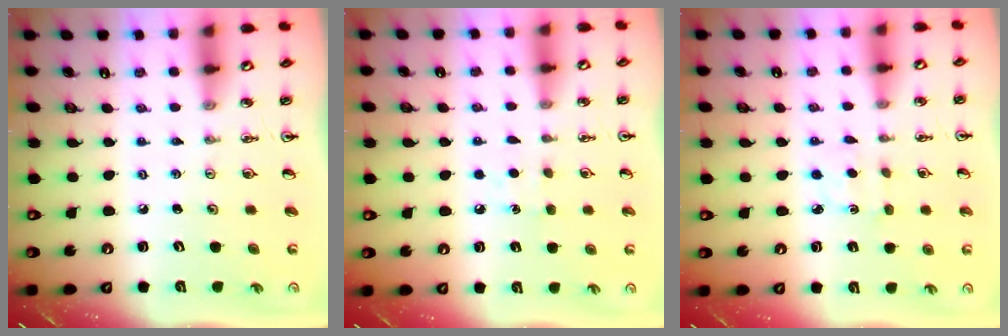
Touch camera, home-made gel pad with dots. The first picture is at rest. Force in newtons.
{"total": 5.6, "press": 5.6, "slide": 0.7}
{"total": 2.3, "press": 2.3, "slide": 0.3}